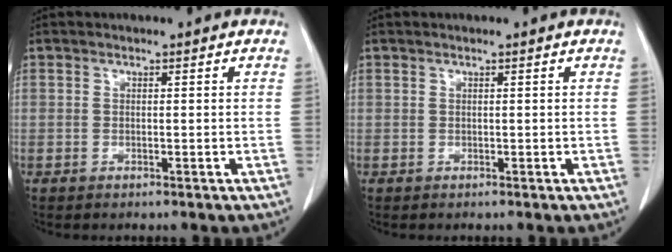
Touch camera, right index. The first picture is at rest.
{"total": 0.0}